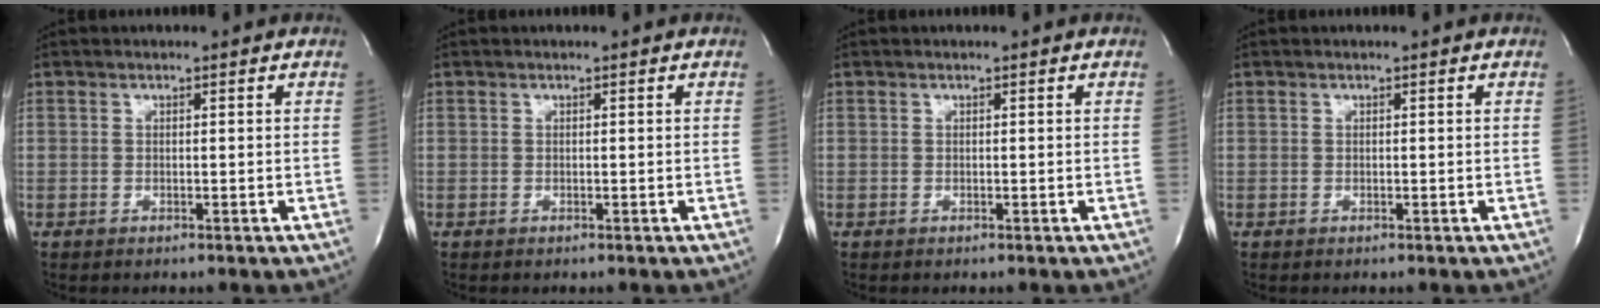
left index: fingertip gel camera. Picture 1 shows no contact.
{"total": 0.0}
{"total": 0.0}
{"total": 0.0}